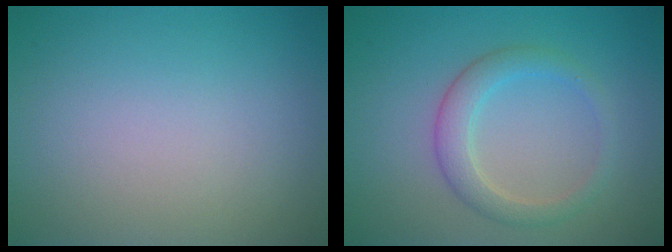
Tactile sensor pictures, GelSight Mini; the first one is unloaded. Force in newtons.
{"total": 2.8, "press": 2.8, "slide": 0.2}